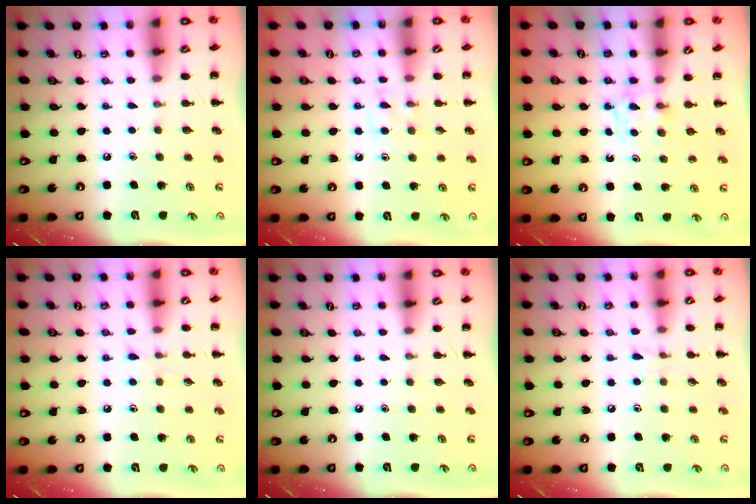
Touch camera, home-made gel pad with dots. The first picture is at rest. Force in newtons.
{"total": 6.6, "press": 6.4, "slide": 1.8}
{"total": 3.6, "press": 3.3, "slide": 1.3}
{"total": 5.0, "press": 4.4, "slide": 2.3}
{"total": 0.0}
{"total": 5.8, "press": 5.5, "slide": 1.9}